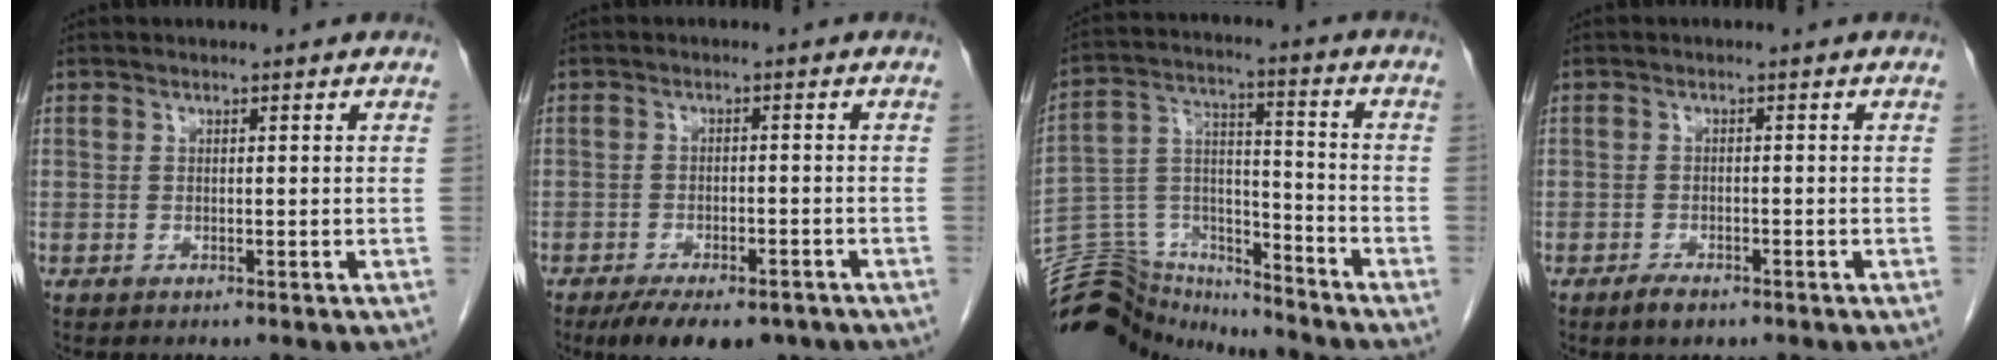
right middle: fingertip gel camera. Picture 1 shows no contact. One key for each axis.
{"total": 10.6, "fx": -7.9, "fy": 4.3, "fz": 5.6, "tx": -0.076, "ty": -0.004, "tz": -0.114}
{"total": 14.5, "fx": -14.2, "fy": 3.1, "fz": 1.2, "tx": -0.038, "ty": 0.057, "tz": -0.249}
{"total": 2.1, "fx": -1.6, "fy": 0.9, "fz": 1.2, "tx": -0.023, "ty": -0.001, "tz": -0.022}